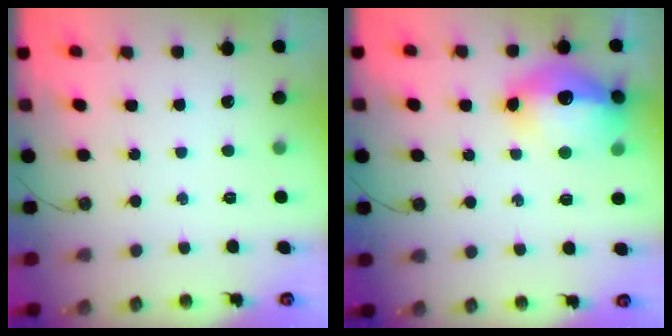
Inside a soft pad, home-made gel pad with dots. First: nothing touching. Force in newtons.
{"total": 17.0, "press": 16.9, "slide": 1.4}